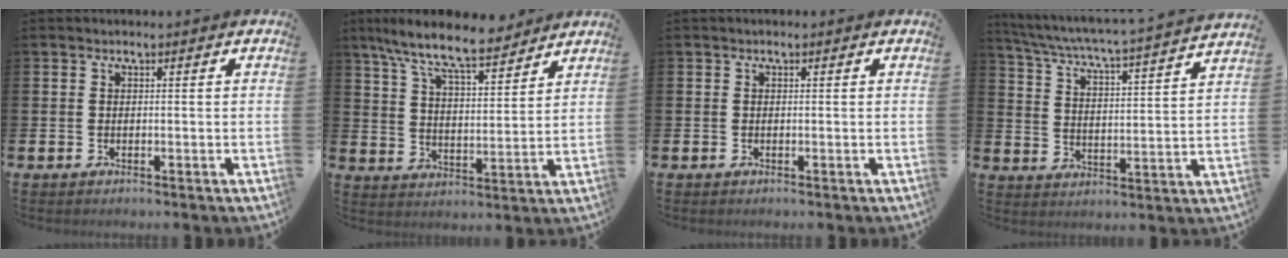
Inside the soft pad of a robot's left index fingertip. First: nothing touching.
{"total": 9.8, "force": [8.7, 1.7, 4.1], "torque": [-0.106, -0.046, 0.152]}
{"total": 0.0}
{"total": 5.4, "force": [5.1, -0.1, 1.9], "torque": [-0.064, -0.047, 0.080]}